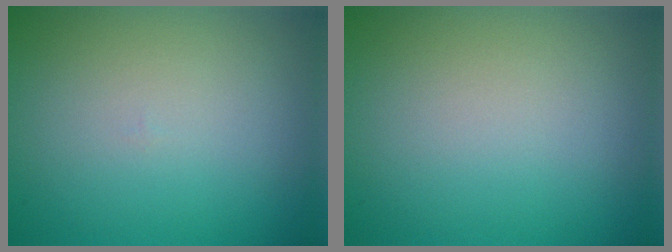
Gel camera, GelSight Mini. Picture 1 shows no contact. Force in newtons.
{"total": 0.0}